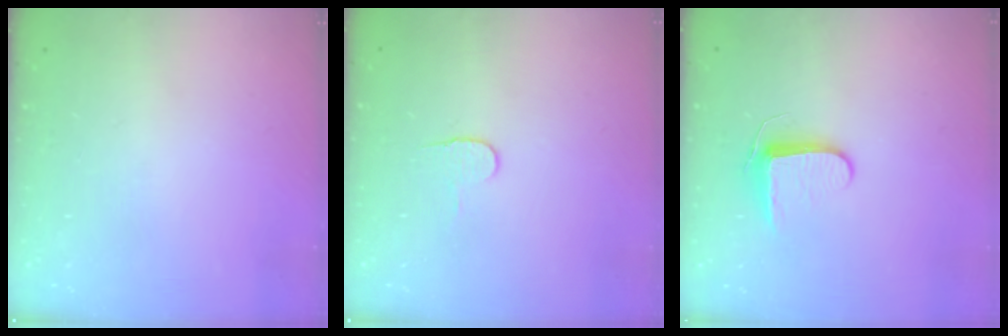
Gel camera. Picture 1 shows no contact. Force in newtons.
{"total": 5.4, "press": 5.4, "slide": 0.5}
{"total": 7.7, "press": 7.6, "slide": 0.8}